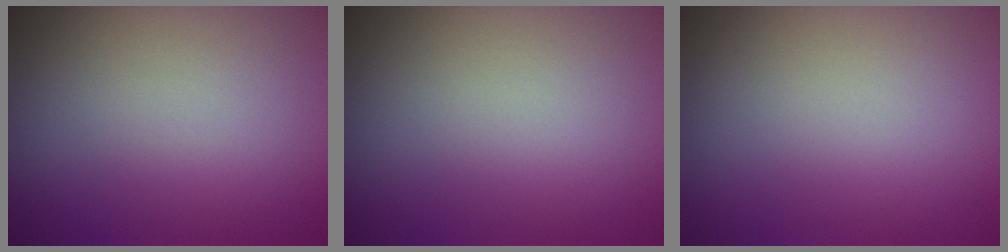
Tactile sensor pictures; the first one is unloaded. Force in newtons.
{"total": 0.0}
{"total": 0.0}